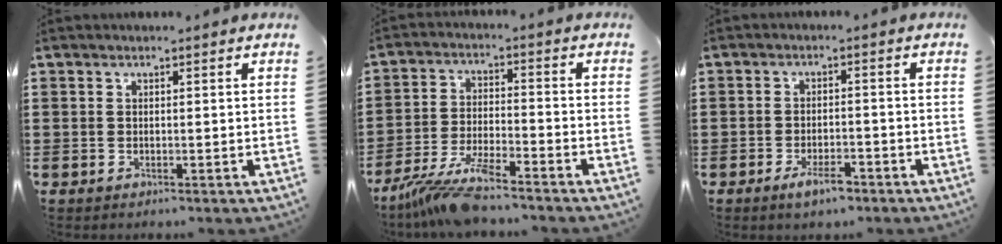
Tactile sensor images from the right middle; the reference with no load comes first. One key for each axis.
{"total": 8.1, "fx": -7.1, "fy": 0.4, "fz": 3.9, "tx": -0.090, "ty": -0.011, "tz": -0.138}
{"total": 3.8, "fx": -2.6, "fy": 1.3, "fz": 2.4, "tx": -0.045, "ty": 0.005, "tz": -0.049}